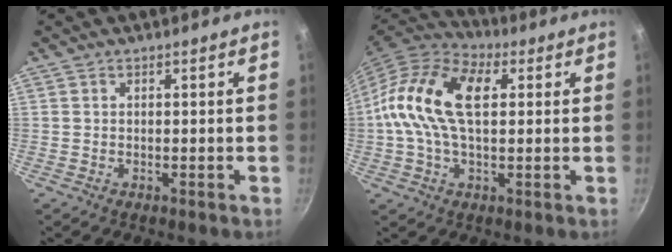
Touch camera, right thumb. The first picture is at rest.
{"total": 17.9, "force": [2.9, 10.3, 14.4], "torque": [-0.266, 0.024, 0.029]}